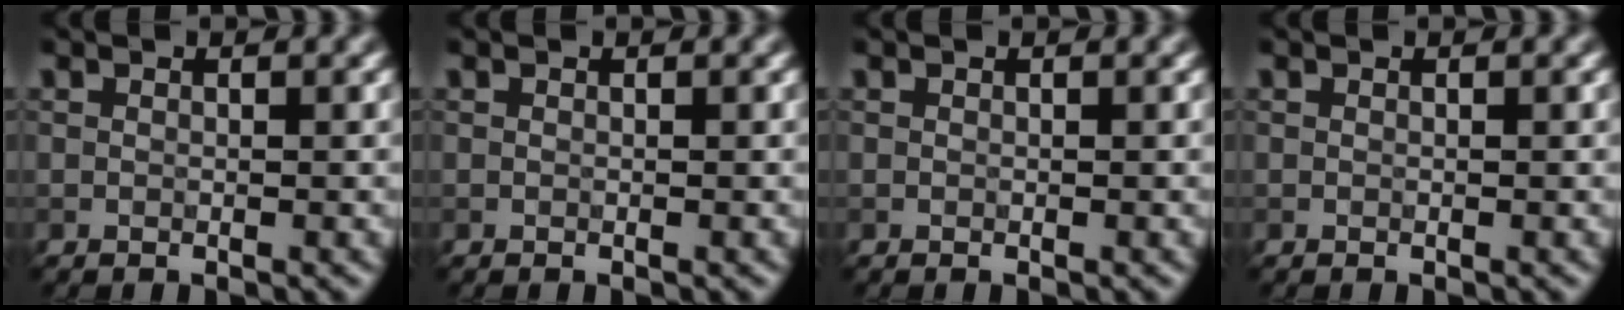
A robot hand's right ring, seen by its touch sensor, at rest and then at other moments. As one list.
[{"total": 0.0}, {"total": 0.0}, {"total": 0.0}]